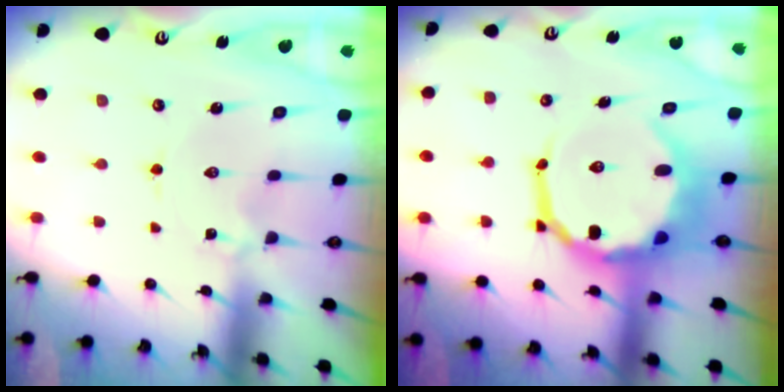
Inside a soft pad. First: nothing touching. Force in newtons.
{"total": 14.2, "press": 13.7, "slide": 3.6}